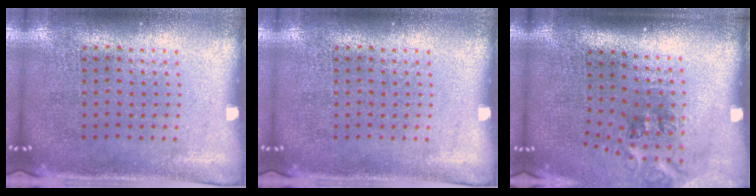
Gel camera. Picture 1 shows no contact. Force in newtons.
{"total": 0.0}
{"total": 1.7, "press": 1.1, "slide": 1.2}